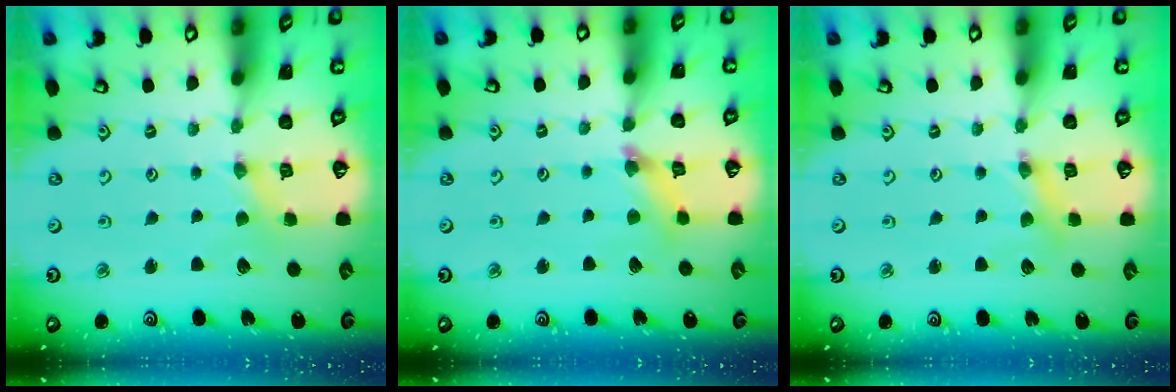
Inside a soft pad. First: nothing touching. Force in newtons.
{"total": 4.8, "press": 4.8, "slide": 0.5}
{"total": 2.0, "press": 2.0, "slide": 0.3}